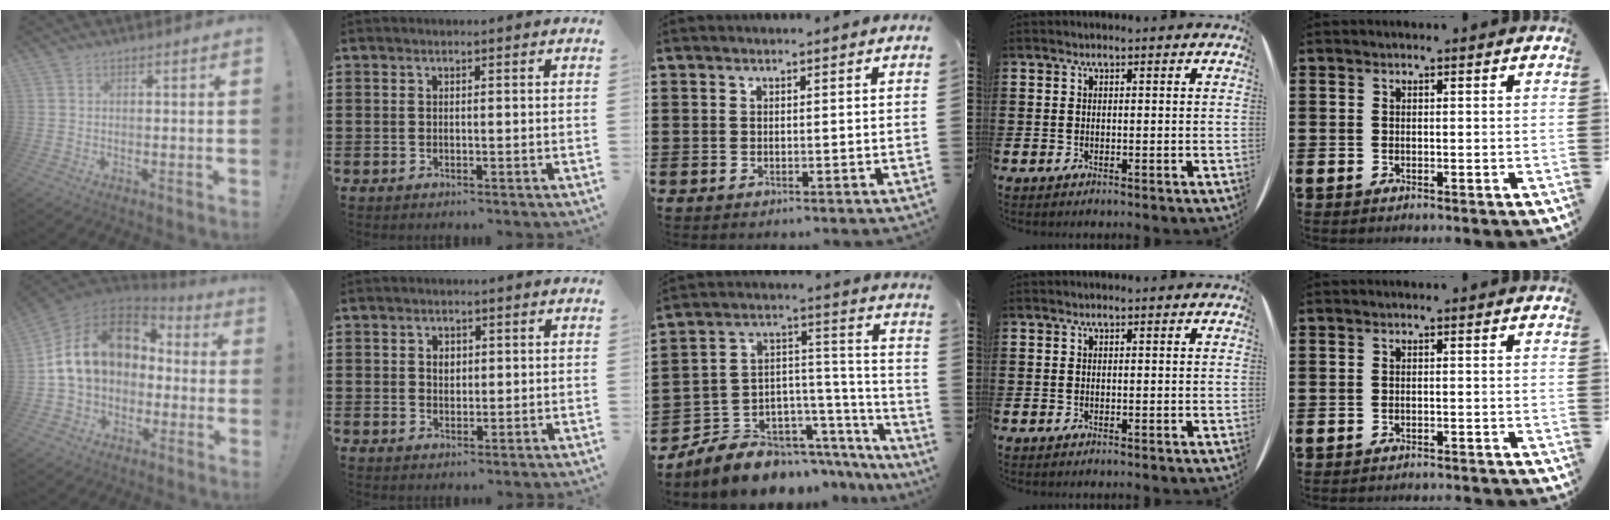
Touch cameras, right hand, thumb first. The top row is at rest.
{"thumb": {"total": 18.4, "force": [5.0, 12.7, 12.3], "torque": [-0.195, -0.004, 0.104]}, "index": {"total": 1.7, "force": [0.4, 1.3, 1.0], "torque": [-0.022, 0.008, 0.007]}, "middle": {"total": 7.3, "force": [-6.4, 3.6, 0.4], "torque": [-0.021, -0.005, -0.119]}, "little": {"total": 0.9, "force": [-0.9, -0.1, 0.0], "torque": [-0.001, 0.001, -0.019]}}